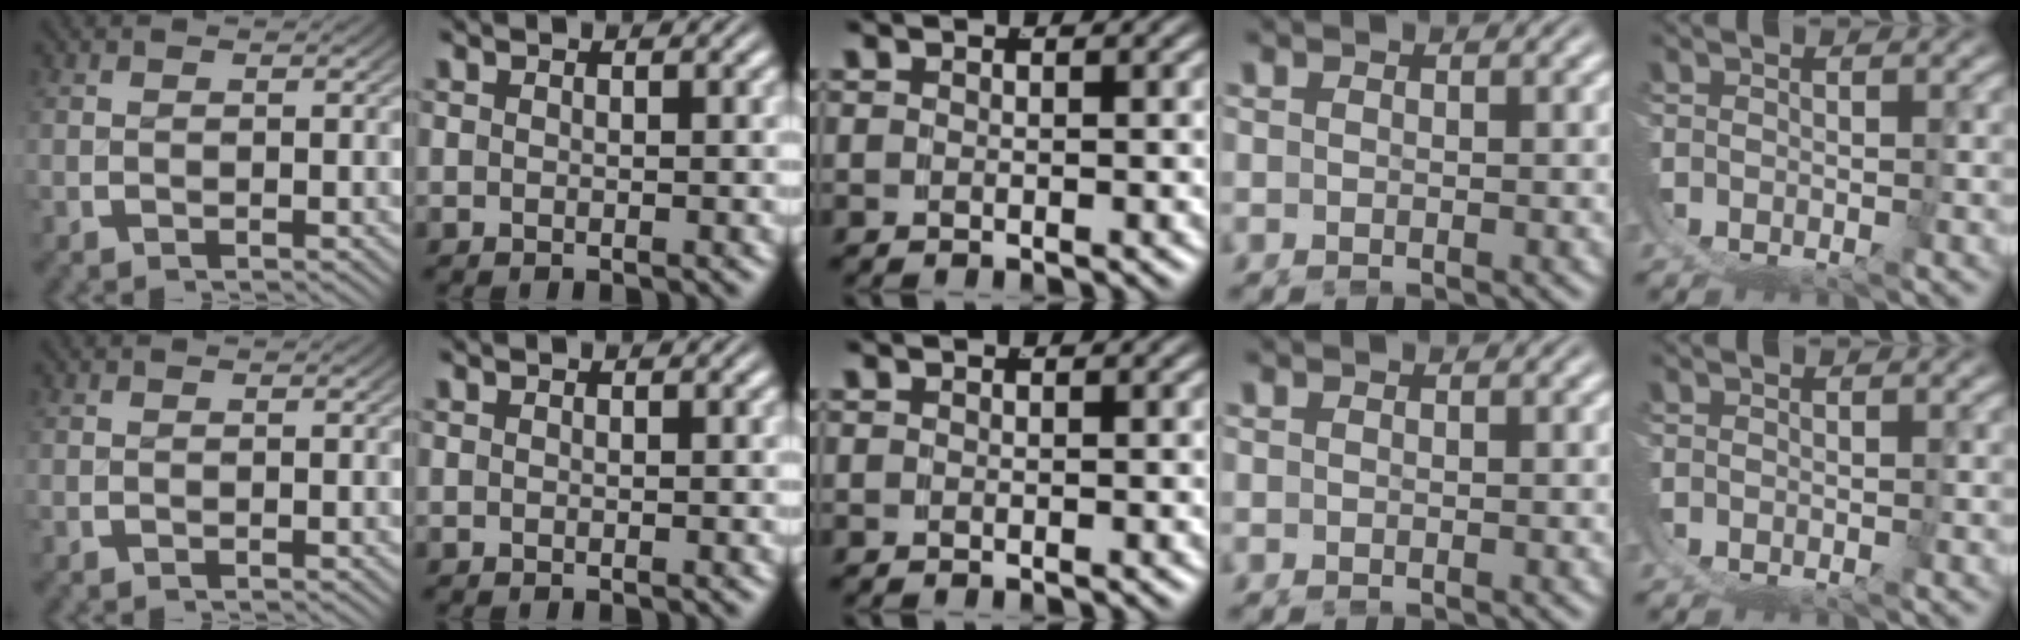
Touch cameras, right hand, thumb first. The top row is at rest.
{}